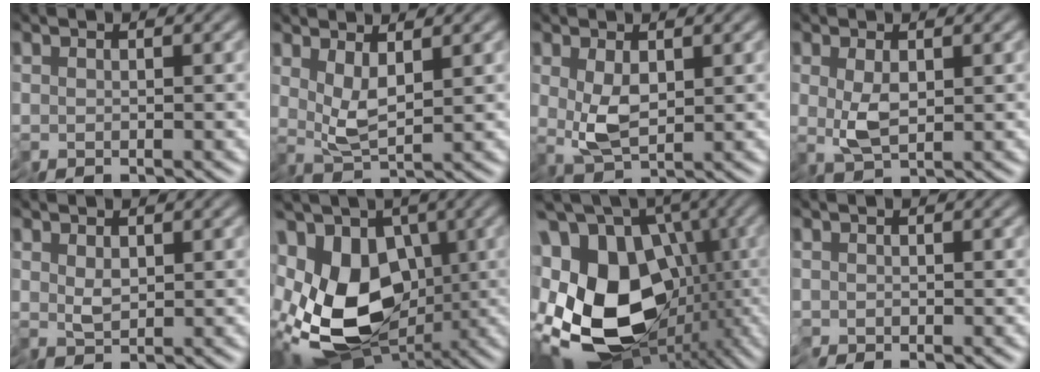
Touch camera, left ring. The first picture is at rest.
{"total": 2.5, "force": [0.8, 0.2, 2.4], "torque": [-0.053, -0.005, 0.019]}
{"total": 3.0, "force": [0.2, 1.3, 2.7], "torque": [-0.063, -0.002, 0.007]}
{"total": 2.2, "force": [0.0, 0.7, 2.1], "torque": [-0.043, 0.001, 0.004]}
{"total": 1.2, "force": [0.5, 0.3, 1.0], "torque": [-0.023, 0.000, 0.012]}
{"total": 13.6, "force": [-1.7, 8.8, 10.3], "torque": [-0.196, -0.012, -0.039]}
{"total": 20.6, "force": [-0.6, 15.1, 14.0], "torque": [-0.267, -0.015, 0.009]}
{"total": 0.0}